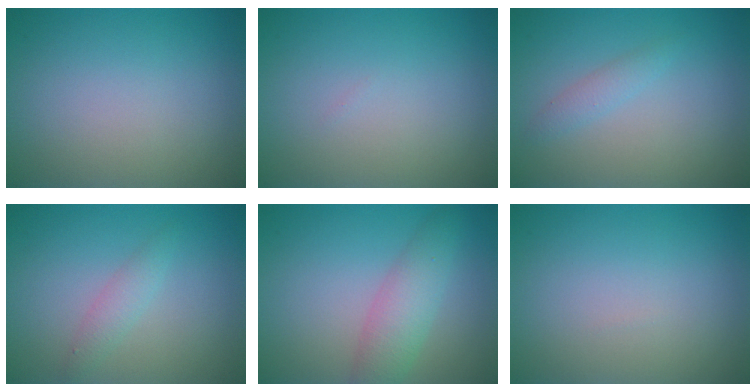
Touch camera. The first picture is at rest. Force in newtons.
{"total": 0.0}
{"total": 1.3, "press": 1.3, "slide": 0.0}
{"total": 1.6, "press": 1.6, "slide": 0.1}
{"total": 3.7, "press": 3.7, "slide": 0.0}
{"total": 0.0}